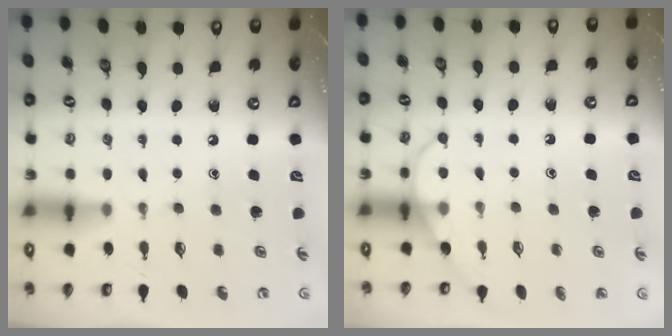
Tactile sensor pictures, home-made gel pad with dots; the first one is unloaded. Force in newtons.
{"total": 6.6, "press": 6.6, "slide": 0.2}